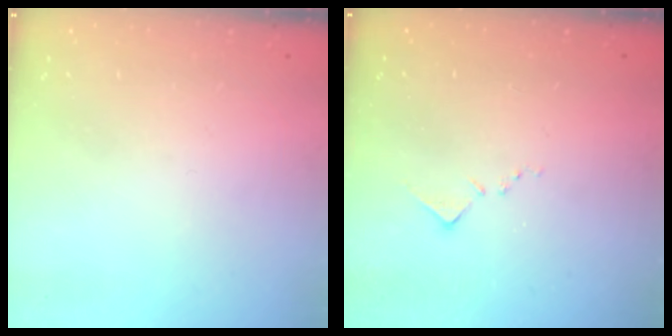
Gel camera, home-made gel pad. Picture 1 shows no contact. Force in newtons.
{"total": 7.9, "press": 7.9, "slide": 0.2}